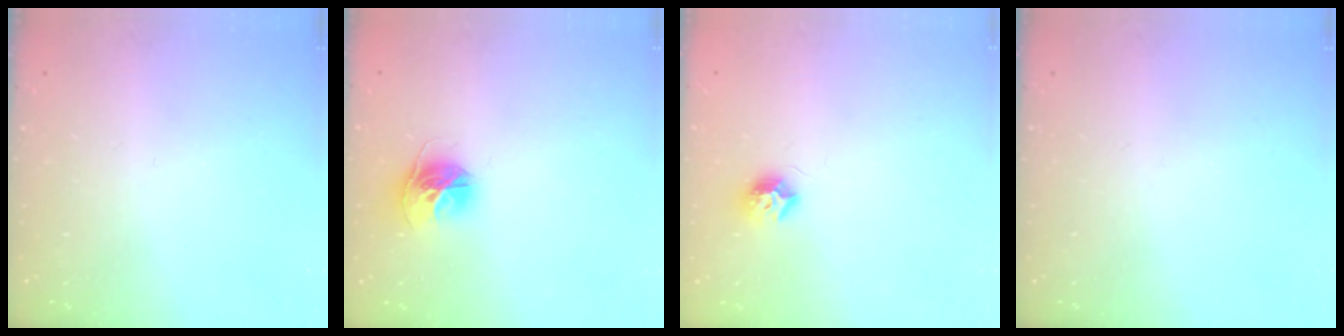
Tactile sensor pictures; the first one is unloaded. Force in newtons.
{"total": 11.2, "press": 11.2, "slide": 1.1}
{"total": 7.6, "press": 7.6, "slide": 0.2}
{"total": 0.0}